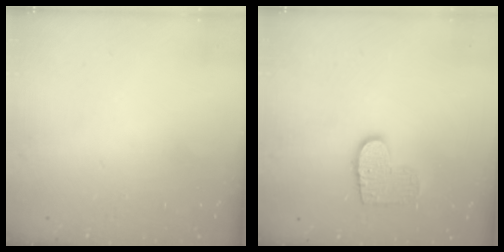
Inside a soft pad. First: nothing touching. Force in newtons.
{"total": 9.7, "press": 9.7, "slide": 0.3}